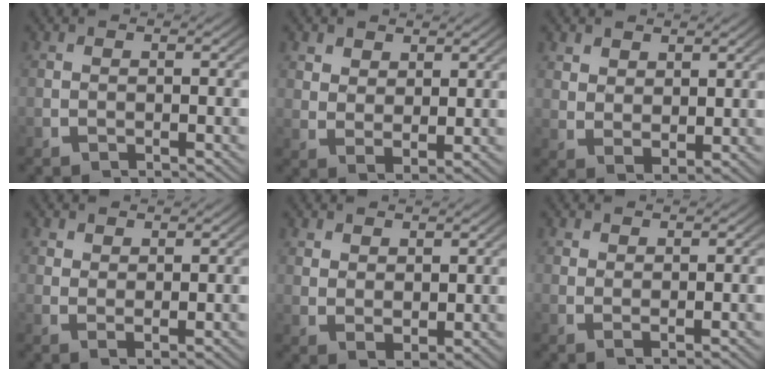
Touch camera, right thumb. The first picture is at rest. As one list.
[{"total": 2.8, "force": [2.2, 1.1, 1.3], "torque": [-0.021, -0.008, 0.050]}, {"total": 2.7, "force": [2.0, 1.2, 1.3], "torque": [-0.021, -0.010, 0.049]}, {"total": 1.9, "force": [1.8, 0.1, 0.5], "torque": [-0.007, -0.002, 0.041]}, {"total": 2.5, "force": [1.9, 1.0, 1.2], "torque": [-0.020, -0.007, 0.047]}, {"total": 1.4, "force": [1.4, -0.1, 0.4], "torque": [-0.005, -0.002, 0.033]}]